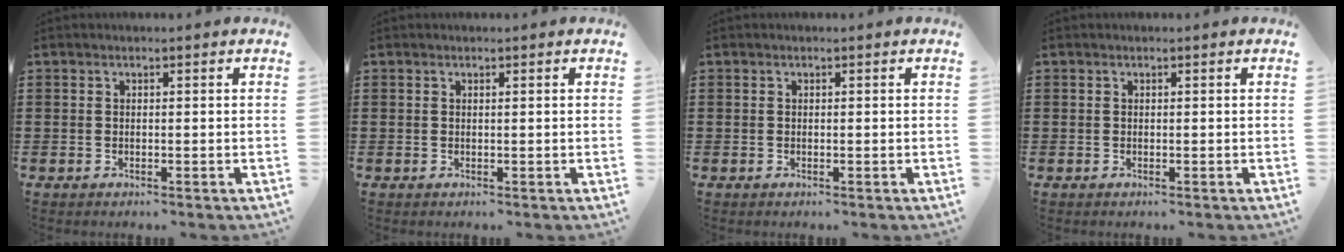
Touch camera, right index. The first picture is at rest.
{"total": 0.0}
{"total": 0.0}
{"total": 0.0}